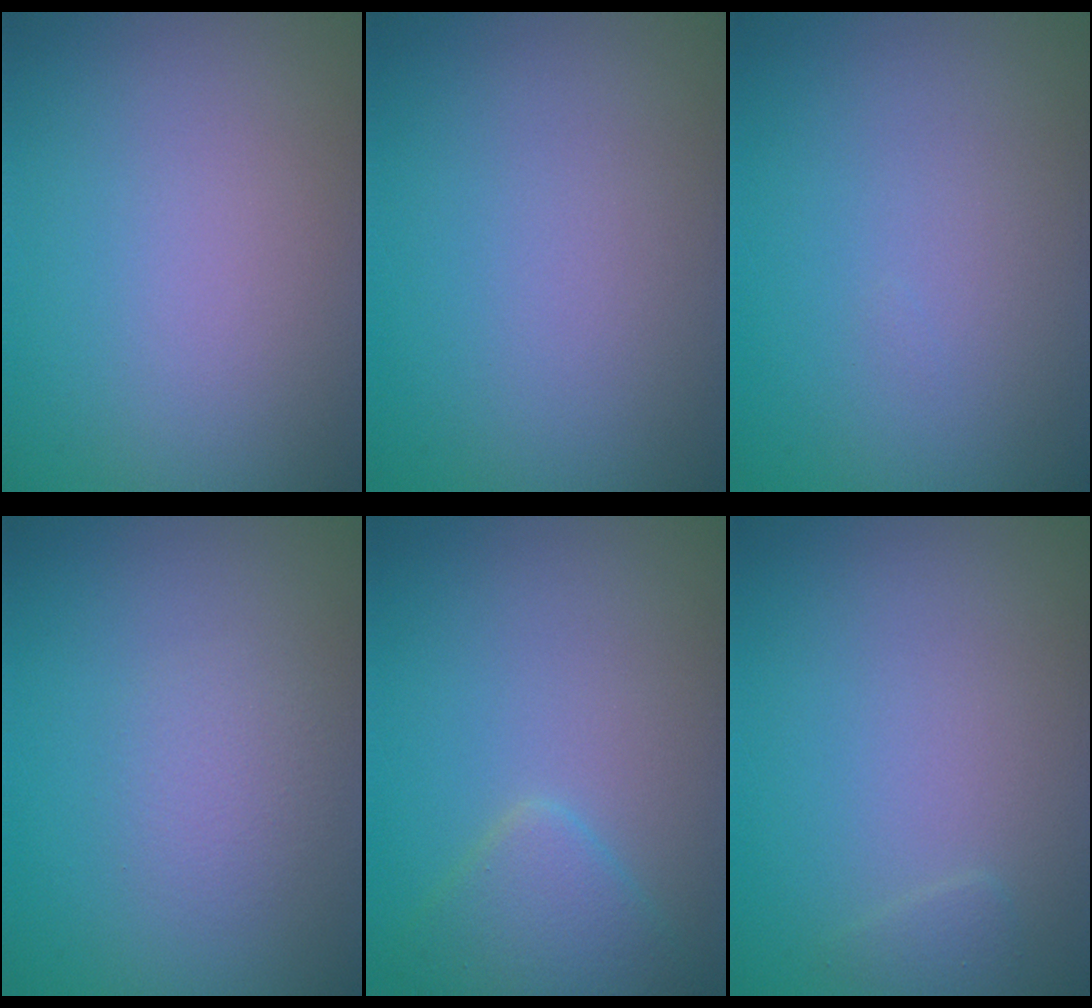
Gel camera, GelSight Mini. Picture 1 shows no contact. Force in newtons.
{"total": 0.0}
{"total": 0.0}
{"total": 1.6, "press": 1.6, "slide": 0.1}
{"total": 2.9, "press": 2.9, "slide": 0.0}
{"total": 0.7, "press": 0.7, "slide": 0.1}